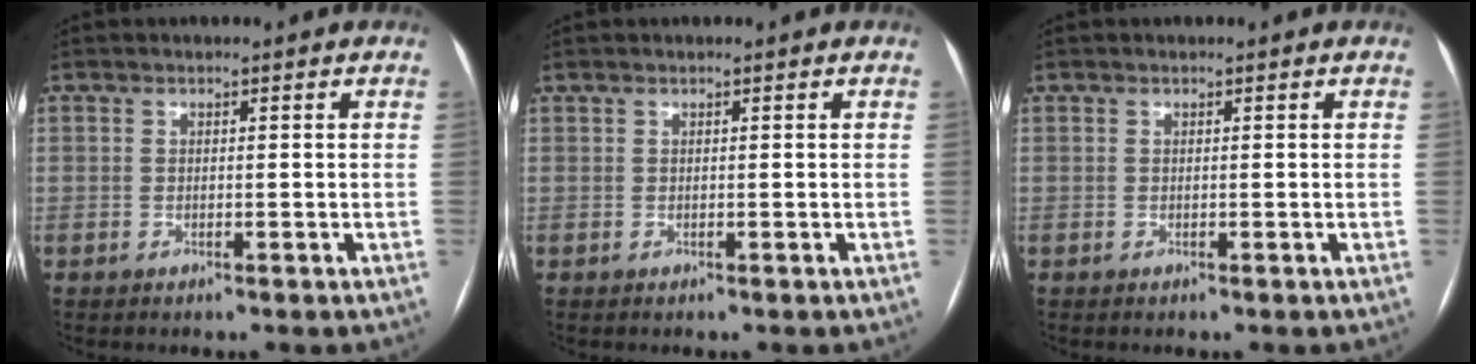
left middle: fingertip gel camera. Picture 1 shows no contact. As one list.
[{"total": 0.0}, {"total": 0.0}]